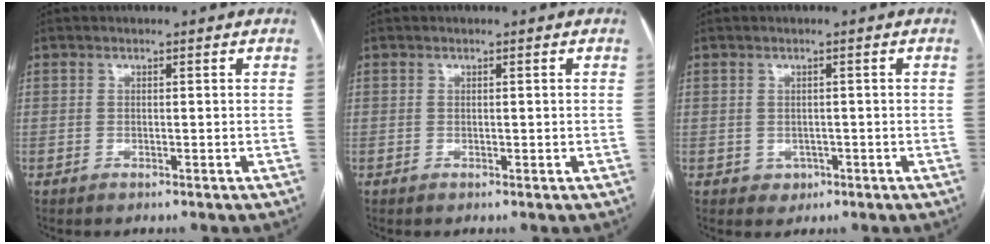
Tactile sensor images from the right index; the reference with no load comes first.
{"total": 0.0}
{"total": 1.7, "force": [-0.6, 1.5, 0.4], "torque": [-0.003, 0.004, -0.003]}